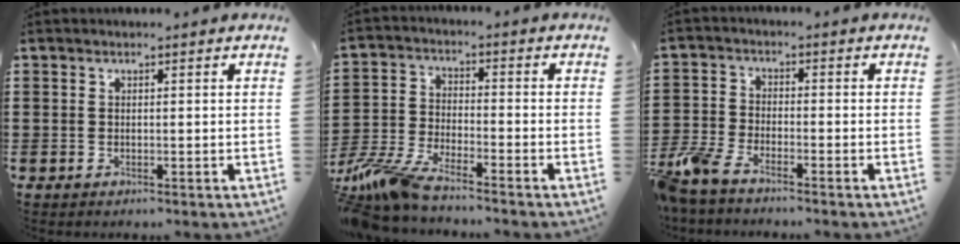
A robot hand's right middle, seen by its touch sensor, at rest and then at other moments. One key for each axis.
{"total": 7.4, "fx": -6.8, "fy": 0.6, "fz": 2.8, "tx": -0.079, "ty": -0.009, "tz": -0.136}
{"total": 5.0, "fx": -4.4, "fy": 1.0, "fz": 2.0, "tx": -0.078, "ty": -0.017, "tz": -0.095}